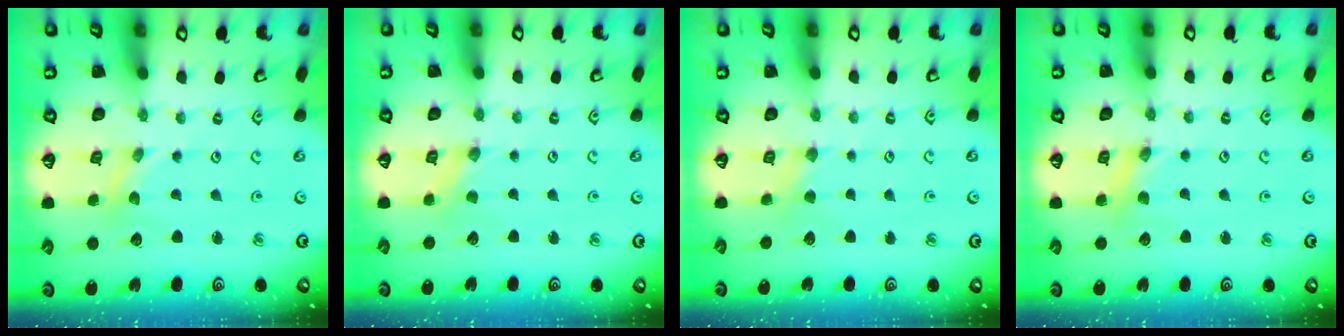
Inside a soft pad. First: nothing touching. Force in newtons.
{"total": 0.0}
{"total": 1.6, "press": 1.6, "slide": 0.4}
{"total": 2.5, "press": 2.4, "slide": 0.3}